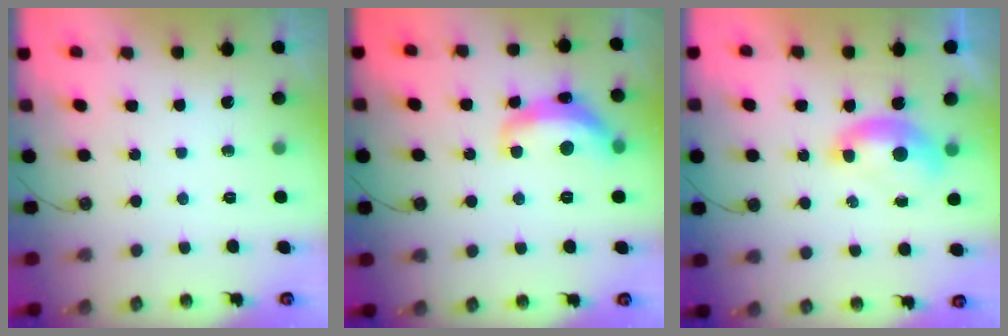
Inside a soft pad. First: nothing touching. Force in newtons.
{"total": 7.9, "press": 7.9, "slide": 0.9}
{"total": 1.7, "press": 1.6, "slide": 0.6}